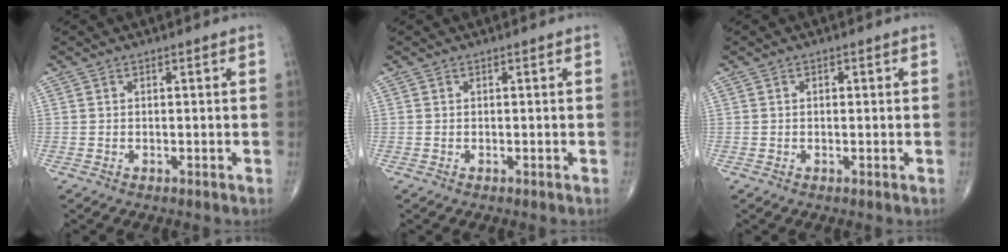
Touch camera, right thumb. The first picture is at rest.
{"total": 0.0}
{"total": 0.9, "force": [0.2, 0.6, 0.7], "torque": [-0.011, 0.001, 0.002]}